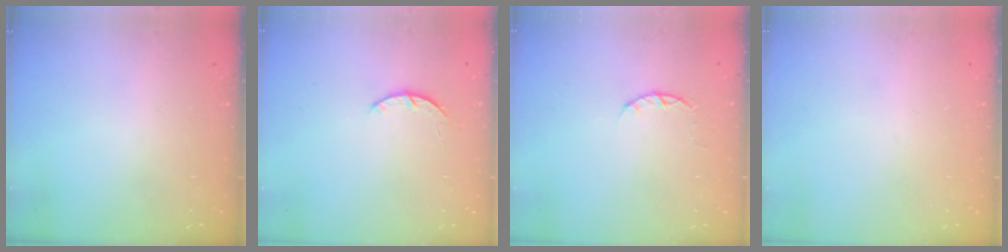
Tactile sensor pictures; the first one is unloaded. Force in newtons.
{"total": 2.9, "press": 2.8, "slide": 0.5}
{"total": 2.5, "press": 2.4, "slide": 0.4}
{"total": 0.0}